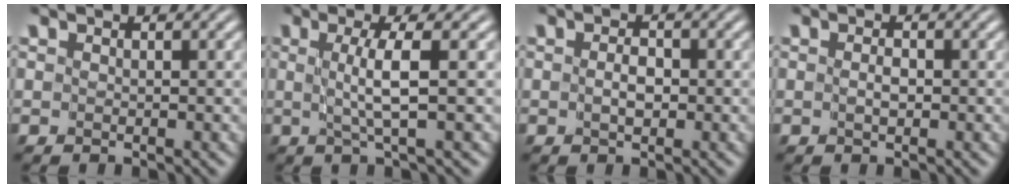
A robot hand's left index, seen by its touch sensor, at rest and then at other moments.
{"total": 3.3, "force": [0.1, 0.3, 3.2], "torque": [-0.059, -0.004, 0.001]}
{"total": 1.3, "force": [-0.3, 0.7, 1.0], "torque": [-0.019, -0.002, -0.004]}
{"total": 0.8, "force": [-0.3, 0.3, 0.7], "torque": [-0.012, -0.002, -0.004]}